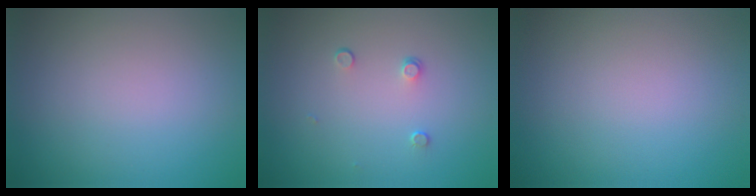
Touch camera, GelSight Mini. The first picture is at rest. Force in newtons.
{"total": 0.9, "press": 0.6, "slide": 0.6}
{"total": 0.0}